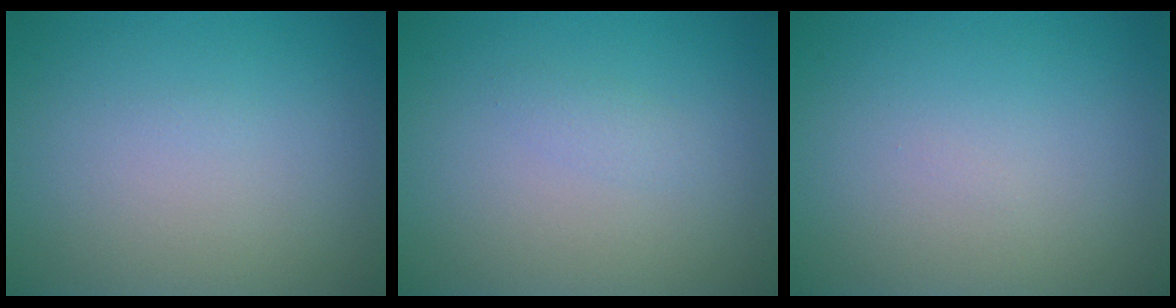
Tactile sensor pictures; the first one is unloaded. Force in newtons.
{"total": 0.9, "press": 0.9, "slide": 0.0}
{"total": 0.0}